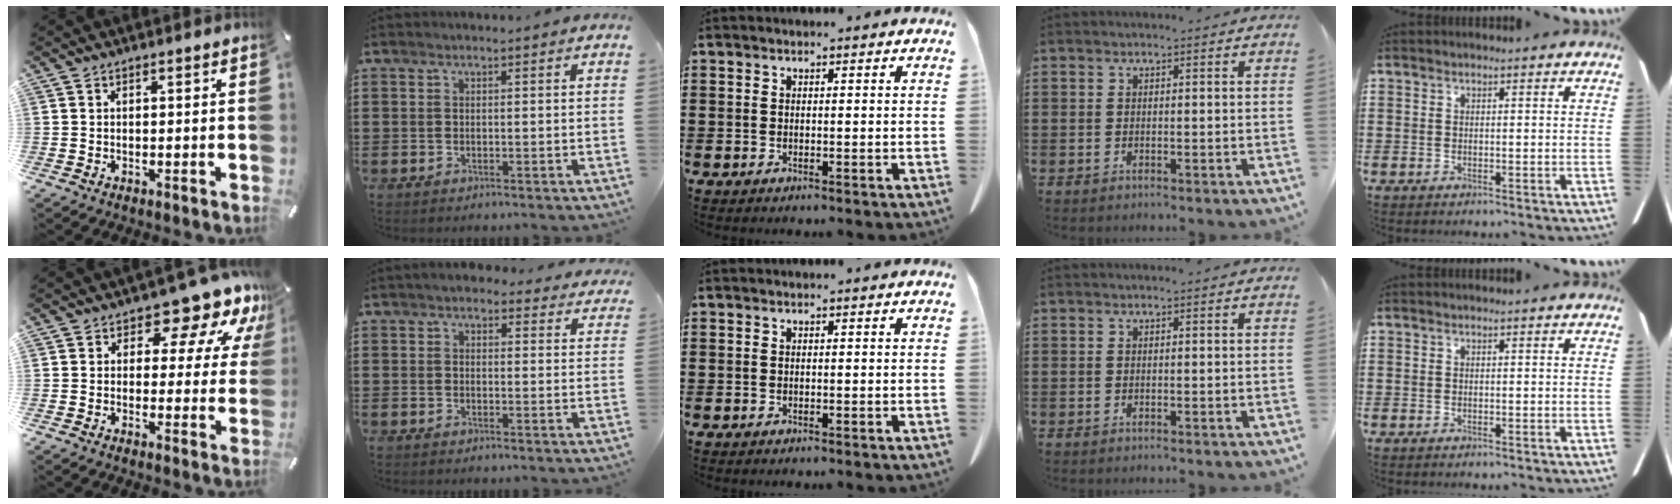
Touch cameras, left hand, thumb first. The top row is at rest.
{"thumb": {"total": 13.0, "force": [8.1, 6.5, 7.8], "torque": [-0.099, -0.054, 0.134]}, "index": {"total": 3.4, "force": [3.0, 1.1, 1.1], "torque": [-0.022, -0.007, 0.055]}}